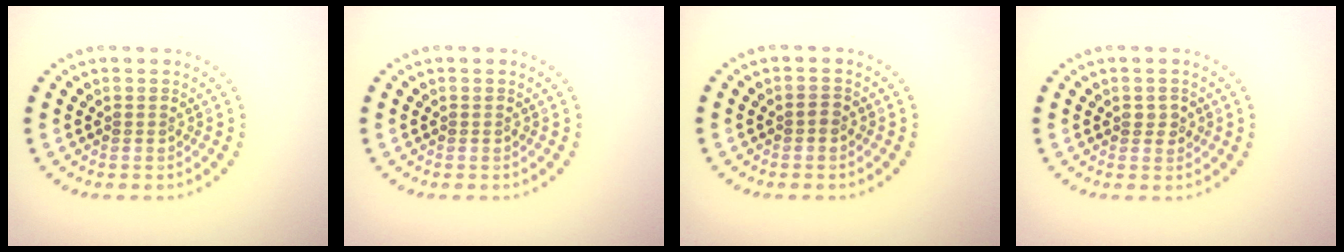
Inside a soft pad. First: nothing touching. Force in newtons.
{"total": 0.0}
{"total": 0.8, "press": 0.8, "slide": 0.2}
{"total": 1.2, "press": 1.2, "slide": 0.0}